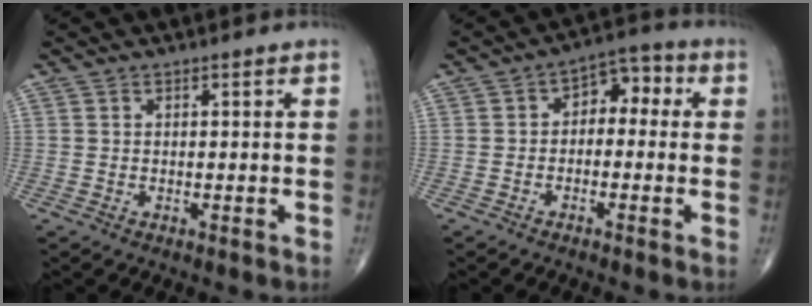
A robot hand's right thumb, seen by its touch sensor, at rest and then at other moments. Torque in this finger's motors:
{"motor_torque": [-0.16, 0.08, 0.19, 0.00, 0.06]}